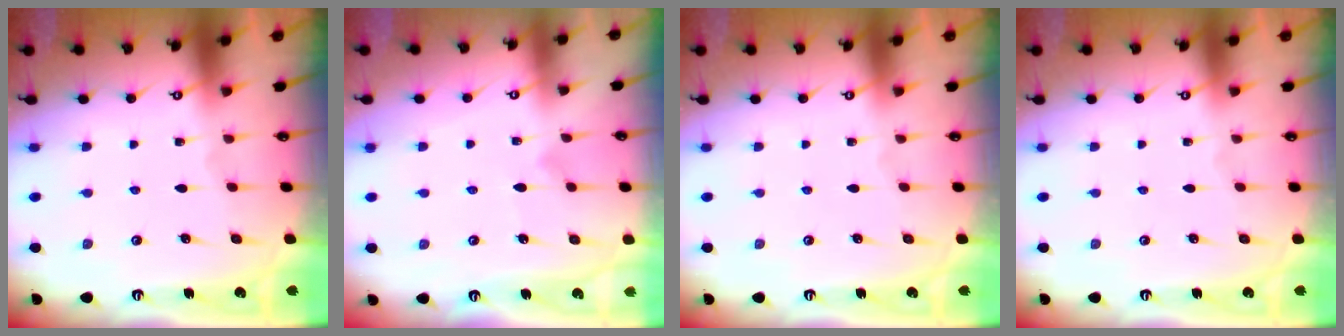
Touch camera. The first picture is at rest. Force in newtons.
{"total": 6.8, "press": 6.8, "slide": 0.3}
{"total": 0.0}
{"total": 0.0}